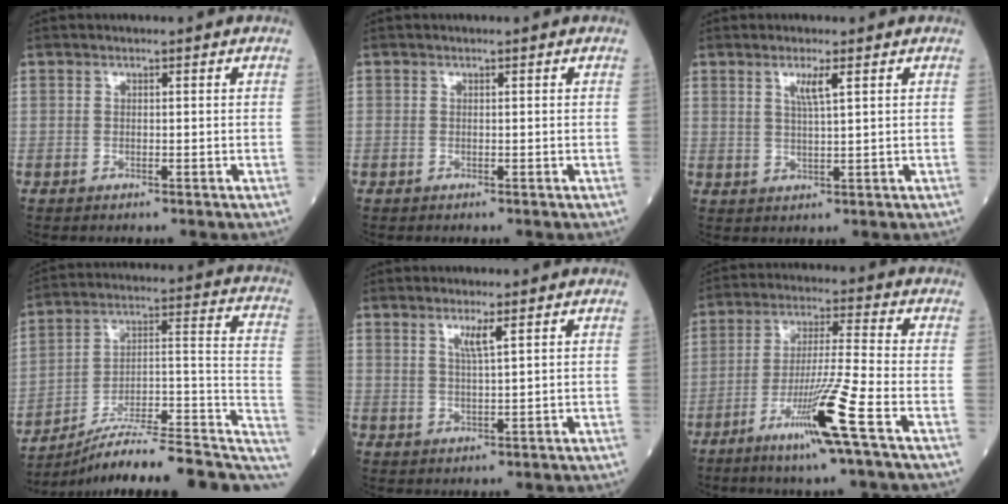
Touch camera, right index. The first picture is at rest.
{"total": 0.0}
{"total": 3.1, "force": [1.5, -0.1, 2.7], "torque": [-0.055, -0.003, 0.030]}
{"total": 19.0, "force": [-14.7, 3.5, 11.5], "torque": [-0.125, 0.049, -0.224]}
{"total": 2.8, "force": [1.6, -0.2, 2.3], "torque": [-0.048, -0.005, 0.032]}
{"total": 11.4, "force": [-5.6, -1.6, 9.8], "torque": [-0.184, -0.021, -0.108]}